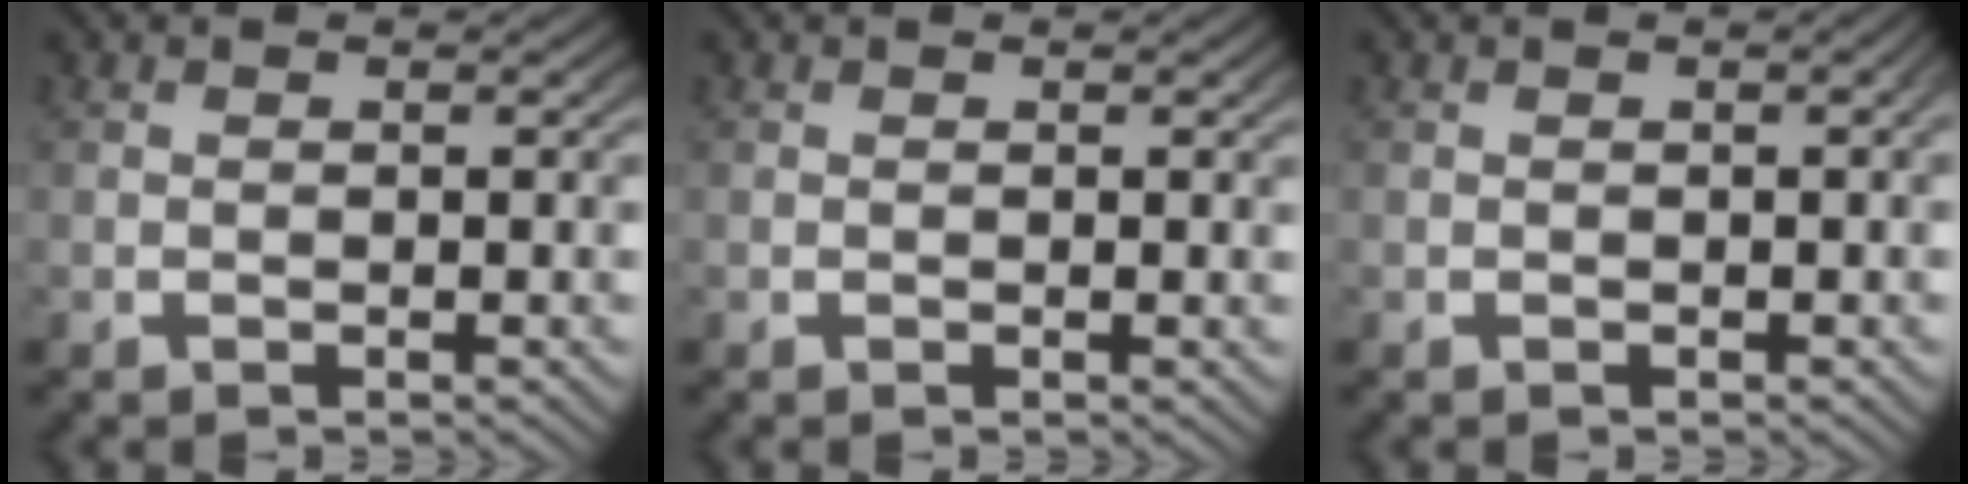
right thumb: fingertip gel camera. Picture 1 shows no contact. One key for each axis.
{"total": 0.0}
{"total": 0.7, "fx": -0.1, "fy": 0.1, "fz": 0.7, "tx": -0.009, "ty": 0.006, "tz": -0.002}